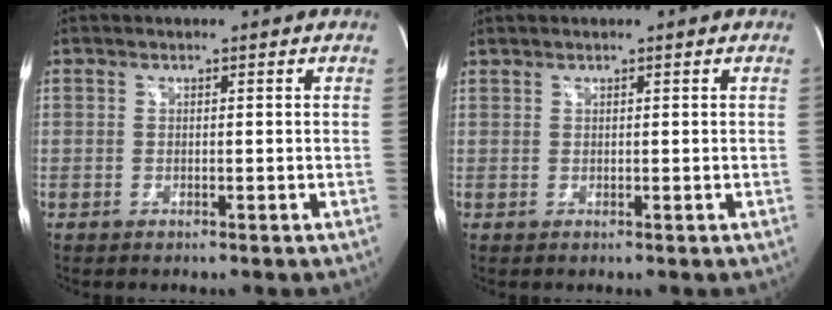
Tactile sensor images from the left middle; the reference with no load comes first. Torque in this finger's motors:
{"motor_torque": [0.99, -0.79, 0.41, 0.05]}